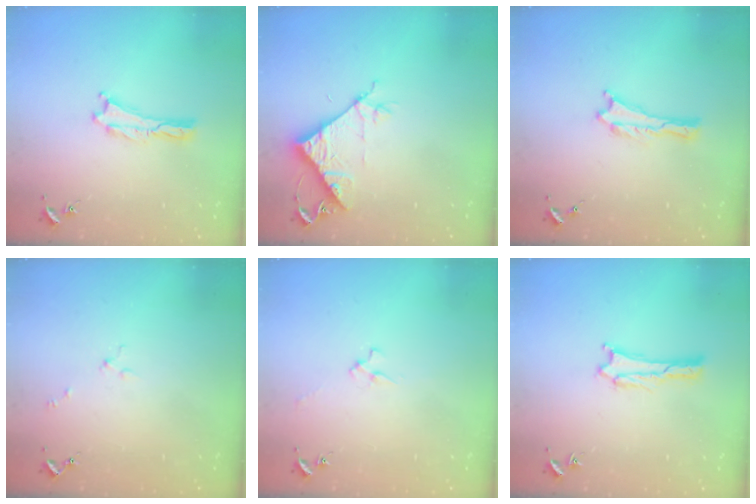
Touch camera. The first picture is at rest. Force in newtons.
{"total": 8.1, "press": 8.1, "slide": 0.5}
{"total": 0.0}
{"total": 1.7, "press": 1.7, "slide": 0.3}
{"total": 2.4, "press": 2.4, "slide": 0.3}
{"total": 1.9, "press": 1.9, "slide": 0.1}